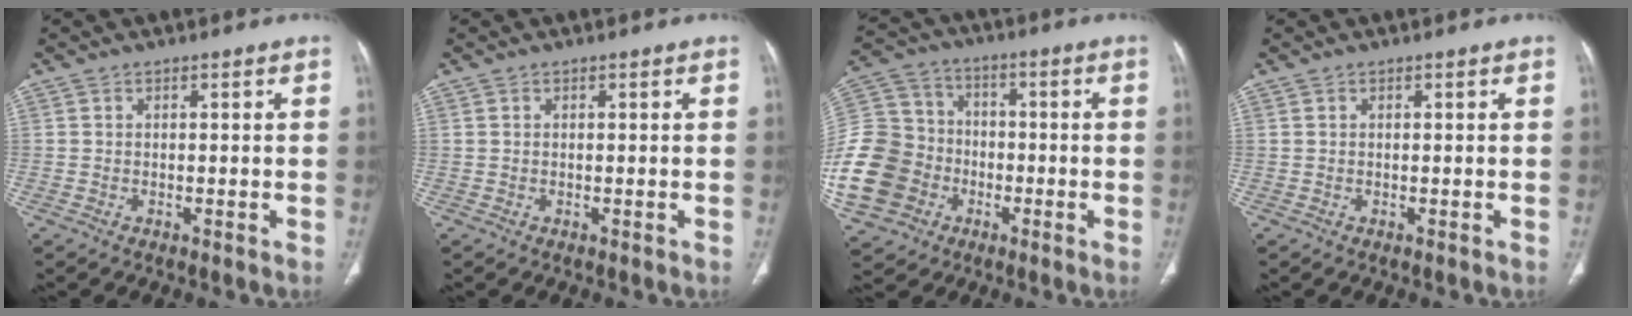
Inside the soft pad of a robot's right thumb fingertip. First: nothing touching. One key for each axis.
{"total": 0.0}
{"total": 22.4, "fx": -6.4, "fy": 18.8, "fz": 10.5, "tx": -0.253, "ty": 0.053, "tz": -0.109}
{"total": 0.0}